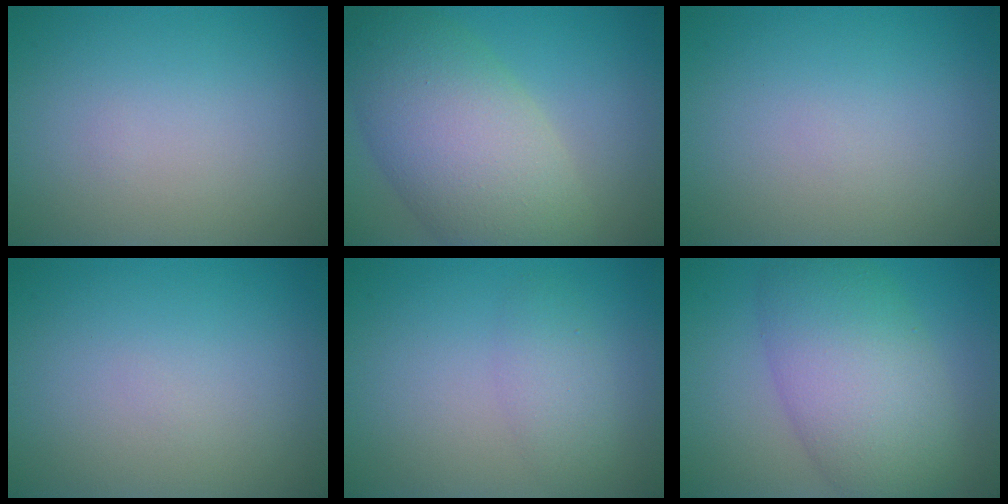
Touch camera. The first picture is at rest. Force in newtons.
{"total": 9.9, "press": 9.9, "slide": 0.7}
{"total": 0.0}
{"total": 0.0}
{"total": 2.2, "press": 2.2, "slide": 0.1}
{"total": 8.4, "press": 8.4, "slide": 0.3}